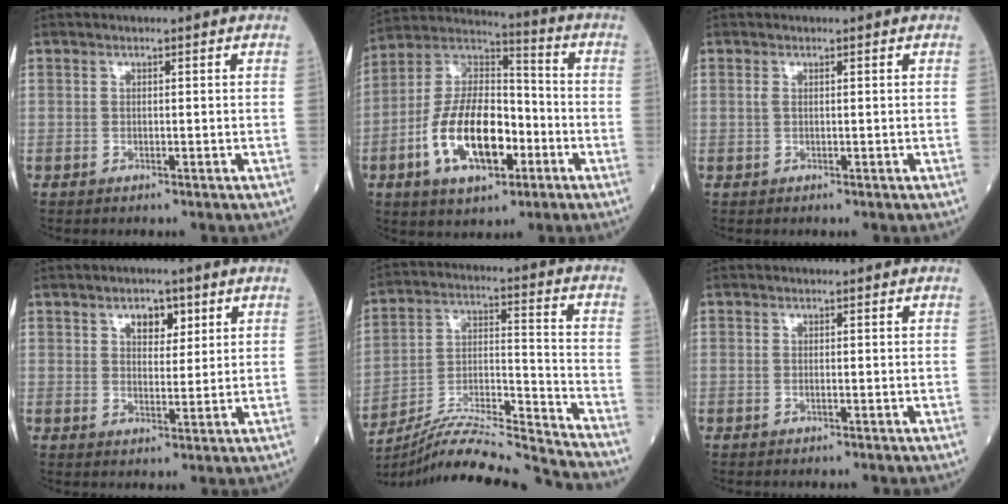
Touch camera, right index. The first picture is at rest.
{"total": 16.0, "force": [-5.1, 7.3, 13.2], "torque": [-0.262, 0.016, -0.085]}
{"total": 0.6, "force": [0.2, 0.3, 0.5], "torque": [-0.016, 0.003, 0.003]}
{"total": 4.1, "force": [2.2, 2.3, 2.7], "torque": [-0.037, 0.003, 0.034]}
{"total": 21.4, "force": [-20.4, -1.3, 6.3], "torque": [-0.131, -0.008, -0.333]}
{"total": 0.0}